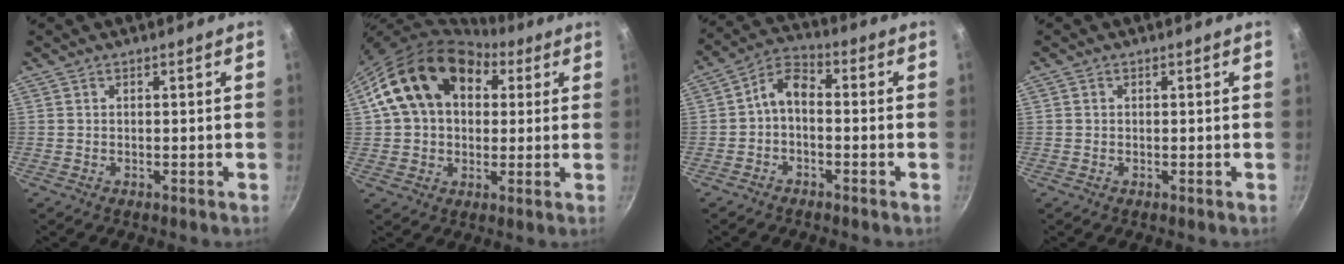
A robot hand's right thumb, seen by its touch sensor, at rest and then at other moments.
{"total": 17.9, "force": [5.5, 12.9, 11.0], "torque": [-0.163, 0.020, 0.083]}
{"total": 5.7, "force": [-1.3, 3.5, 4.3], "torque": [-0.077, 0.038, -0.033]}
{"total": 0.6, "force": [0.0, 0.5, 0.2], "torque": [0.000, 0.003, -0.001]}